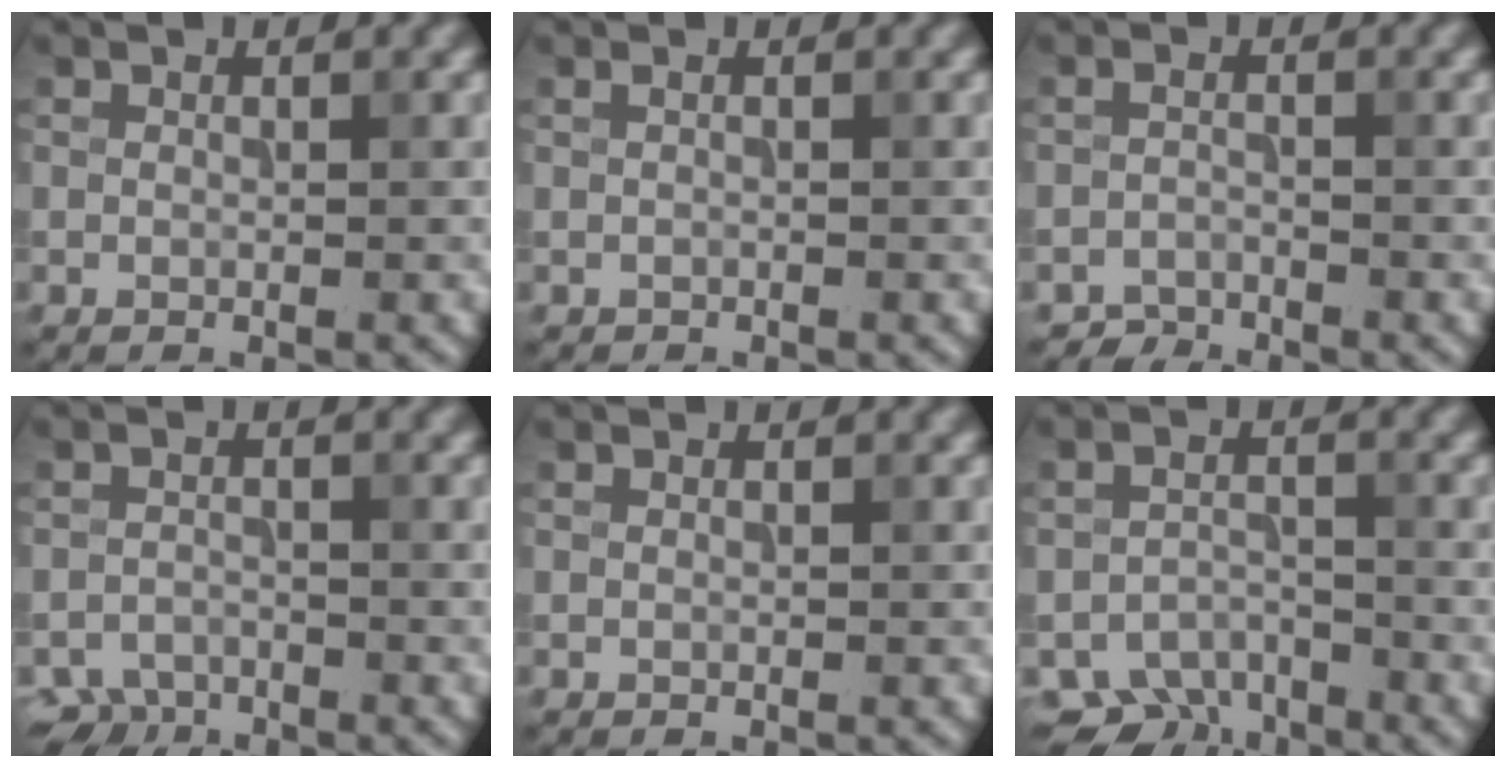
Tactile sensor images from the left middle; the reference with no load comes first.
{"total": 0.0}
{"total": 1.7, "force": [-1.6, 0.3, -0.1], "torque": [0.006, 0.004, -0.033]}
{"total": 2.8, "force": [-2.5, 1.2, 0.4], "torque": [-0.004, -0.003, -0.046]}
{"total": 0.0}
{"total": 5.4, "force": [-4.6, 2.4, 1.5], "torque": [-0.018, -0.013, -0.075]}